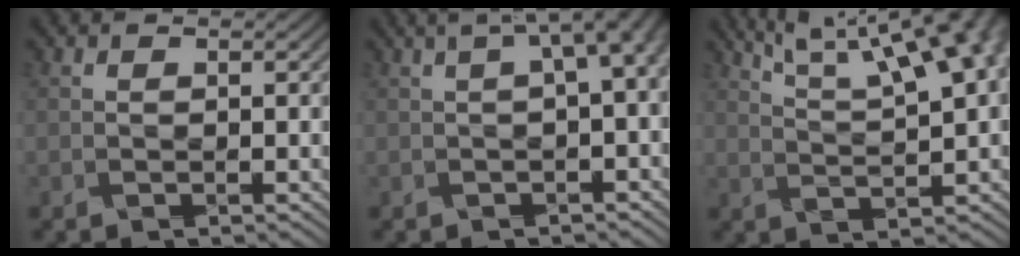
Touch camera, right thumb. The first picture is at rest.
{"total": 5.9, "force": [1.3, 2.0, 5.4], "torque": [-0.061, 0.019, 0.024]}
{"total": 15.6, "force": [8.5, 4.7, 12.2], "torque": [-0.183, 0.042, 0.113]}